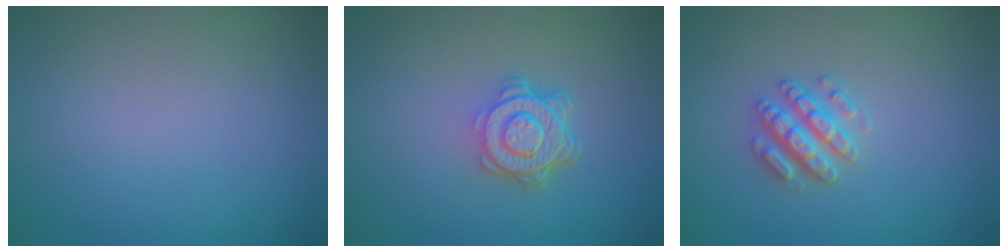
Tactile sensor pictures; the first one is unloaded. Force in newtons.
{"total": 4.7, "press": 3.4, "slide": 3.3}
{"total": 2.9, "press": 2.8, "slide": 0.6}